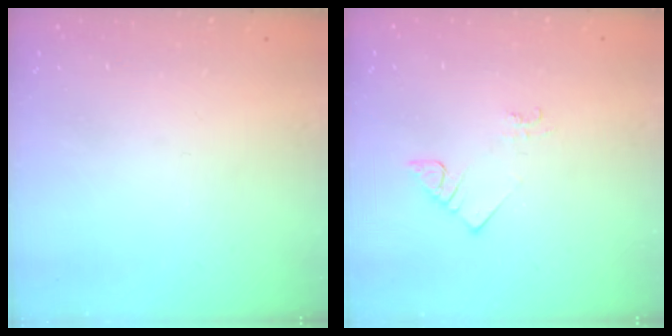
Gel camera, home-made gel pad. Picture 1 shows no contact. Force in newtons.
{"total": 2.1, "press": 2.0, "slide": 0.5}